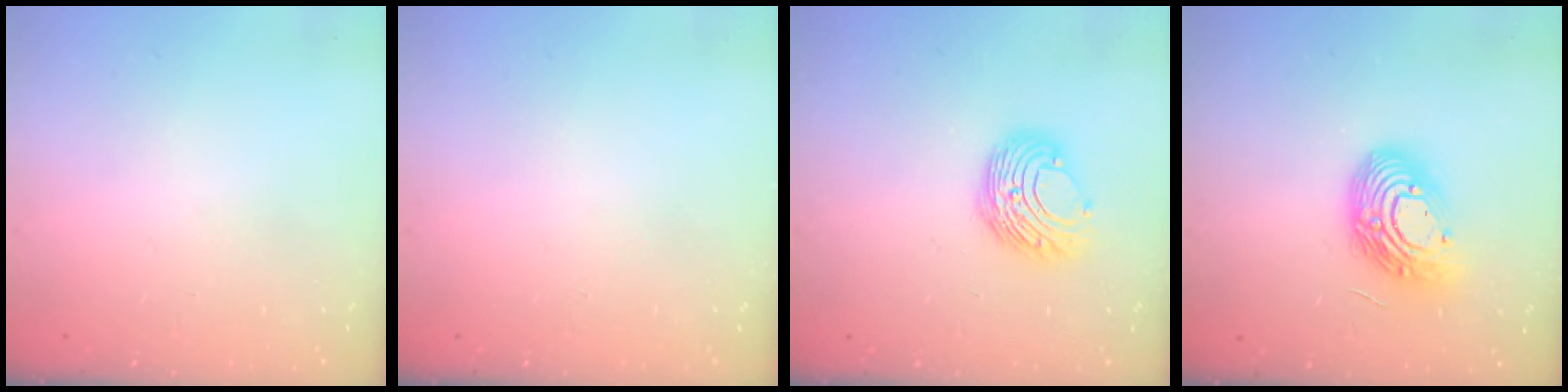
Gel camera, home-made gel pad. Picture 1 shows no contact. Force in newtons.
{"total": 0.0}
{"total": 9.1, "press": 9.1, "slide": 0.4}
{"total": 14.7, "press": 14.6, "slide": 1.0}